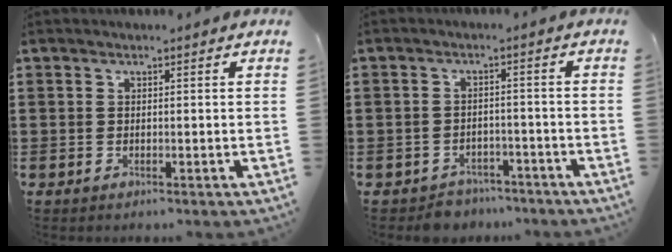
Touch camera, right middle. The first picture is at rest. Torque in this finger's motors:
{"motor_torque": [-0.05, 0.13, -0.28, -0.10]}